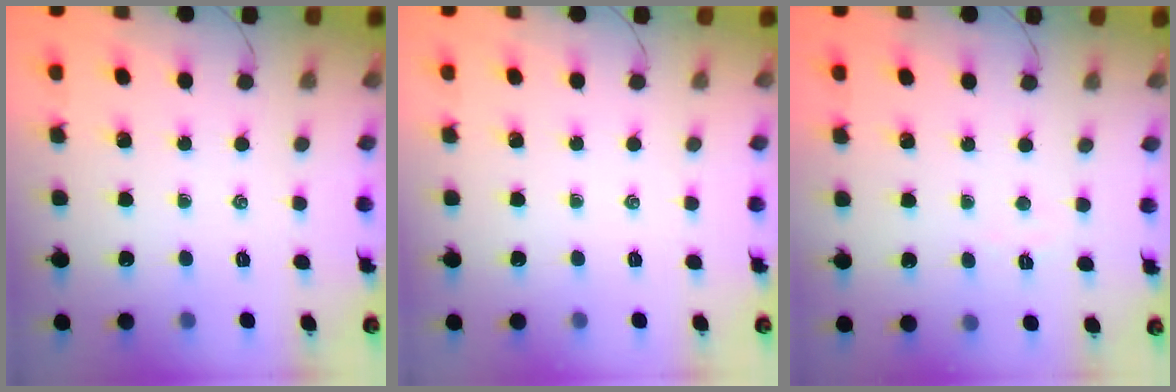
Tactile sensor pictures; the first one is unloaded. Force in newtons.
{"total": 0.0}
{"total": 2.4, "press": 2.3, "slide": 0.6}